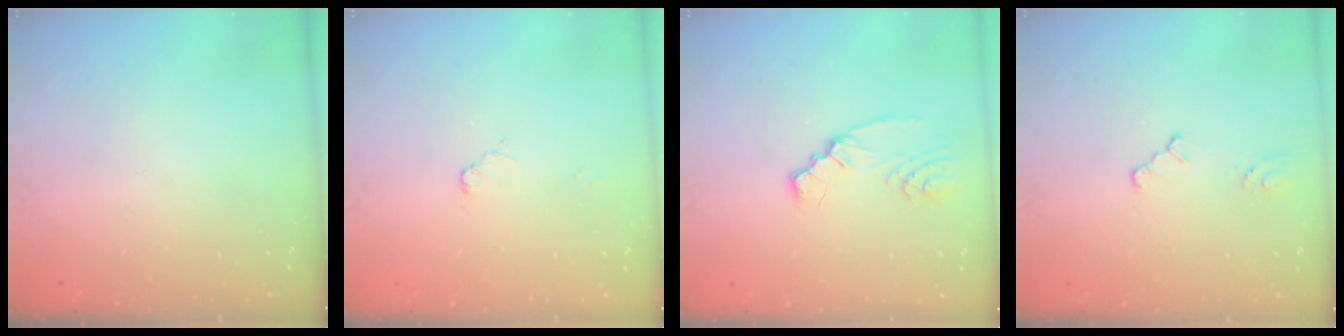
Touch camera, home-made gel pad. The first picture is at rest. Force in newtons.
{"total": 2.0, "press": 2.0, "slide": 0.2}
{"total": 2.8, "press": 2.7, "slide": 0.6}
{"total": 2.6, "press": 2.6, "slide": 0.4}